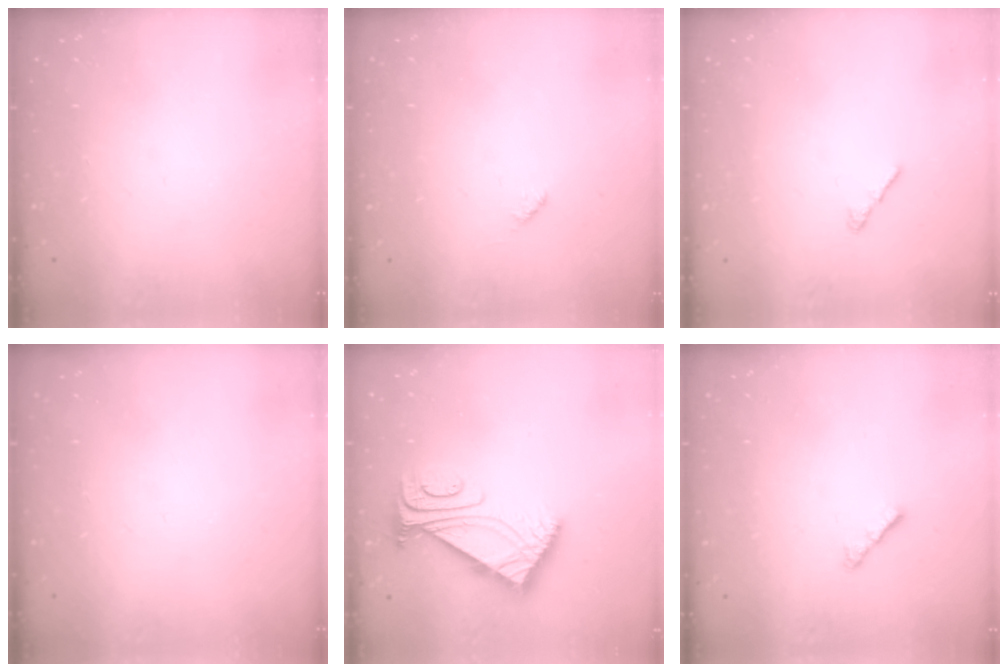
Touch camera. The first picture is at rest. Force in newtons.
{"total": 3.1, "press": 3.1, "slide": 0.6}
{"total": 1.3, "press": 1.2, "slide": 0.6}
{"total": 0.0}
{"total": 8.1, "press": 8.1, "slide": 1.0}
{"total": 3.0, "press": 2.9, "slide": 0.6}